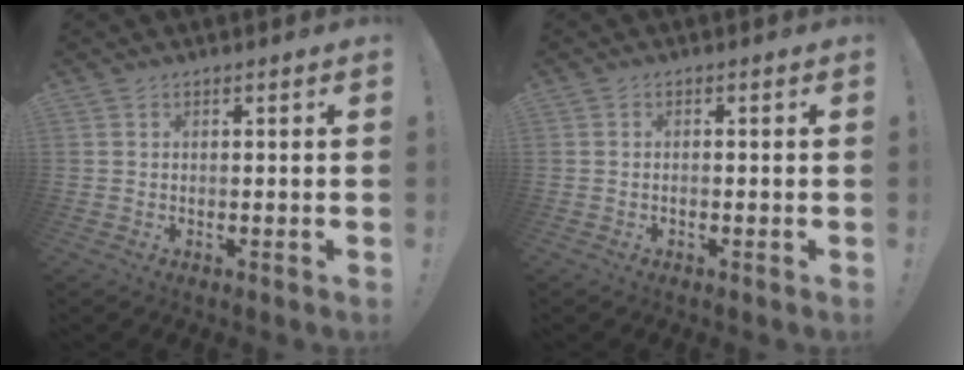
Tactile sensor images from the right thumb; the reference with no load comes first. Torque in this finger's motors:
{"motor_torque": [0.02, -0.32, 0.01, -0.04, 0.00]}